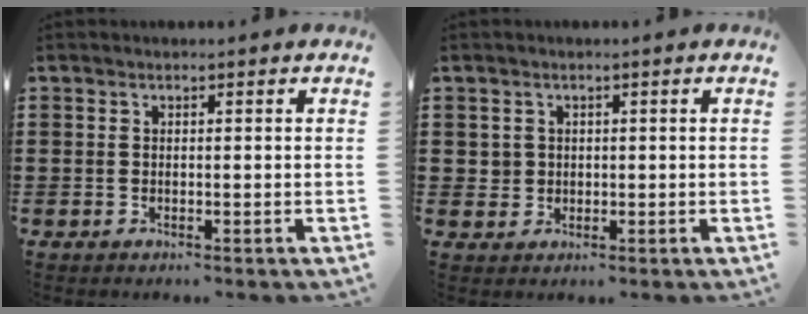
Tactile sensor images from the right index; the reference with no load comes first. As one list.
[{"total": 1.6, "force": [0.3, 1.6, 0.2], "torque": [-0.010, 0.010, 0.003]}]